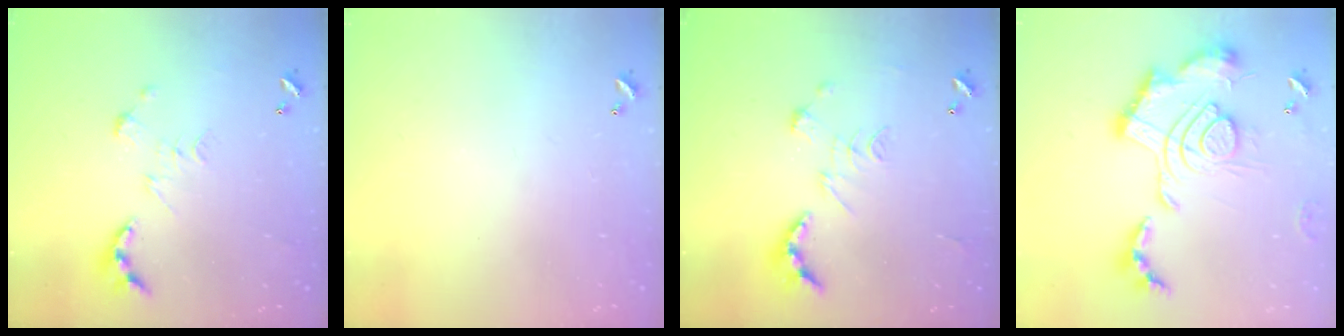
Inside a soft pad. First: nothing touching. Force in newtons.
{"total": 0.0}
{"total": 2.5, "press": 2.0, "slide": 1.5}
{"total": 2.5, "press": 1.9, "slide": 1.7}